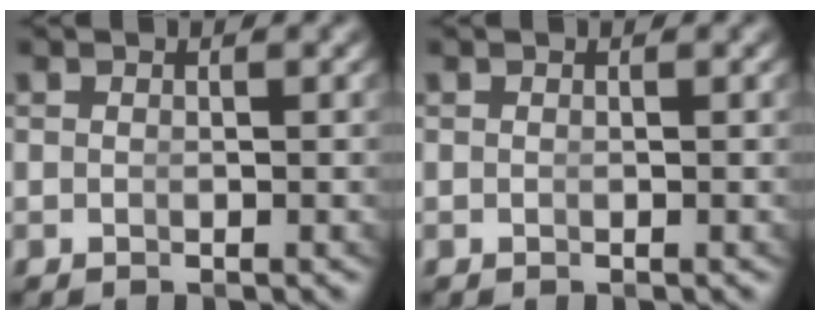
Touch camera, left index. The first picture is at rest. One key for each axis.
{"total": 0.0}